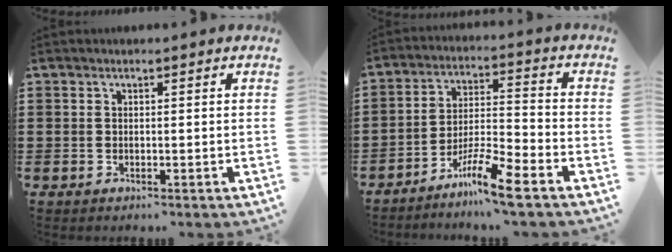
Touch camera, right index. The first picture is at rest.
{"total": 8.6, "force": [-6.7, 0.3, 5.4], "torque": [-0.107, -0.003, -0.129]}